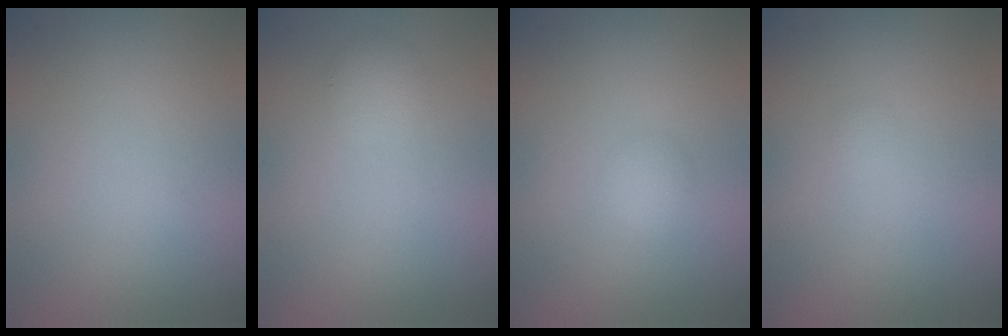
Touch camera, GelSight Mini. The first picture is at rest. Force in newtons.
{"total": 1.6, "press": 1.6, "slide": 0.1}
{"total": 1.2, "press": 1.2, "slide": 0.0}
{"total": 0.5, "press": 0.5, "slide": 0.0}